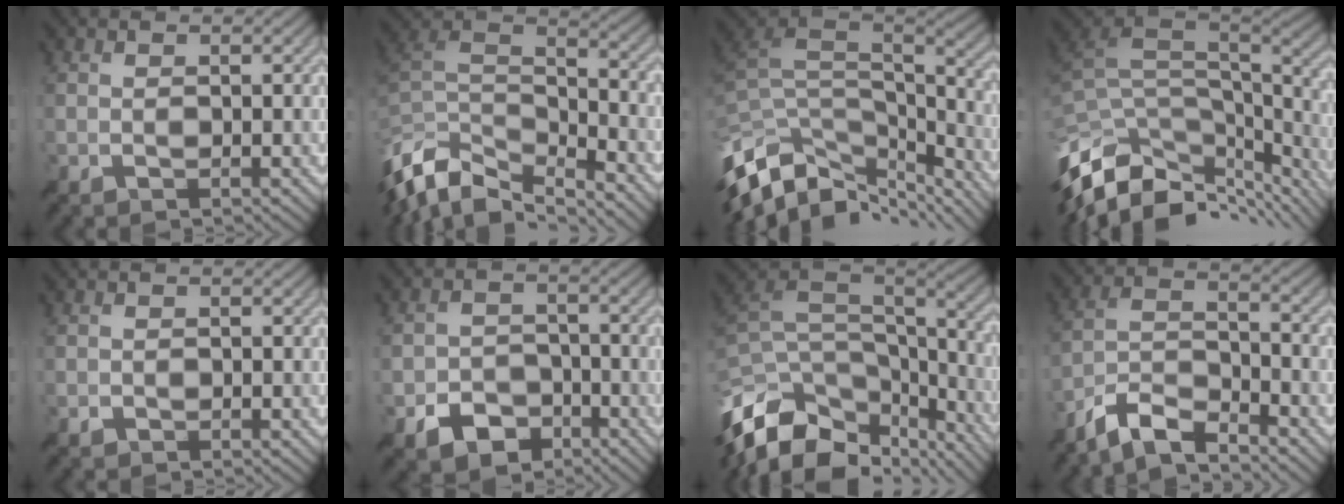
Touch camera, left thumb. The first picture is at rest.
{"total": 12.6, "force": [-8.2, 5.6, 7.7], "torque": [-0.203, -0.012, -0.145]}
{"total": 13.0, "force": [-5.9, 7.6, 8.7], "torque": [-0.233, -0.019, -0.096]}
{"total": 13.8, "force": [-5.1, 8.0, 9.9], "torque": [-0.249, -0.017, -0.080]}
{"total": 0.7, "force": [-0.3, 0.6, 0.0], "torque": [0.003, -0.005, -0.006]}
{"total": 5.6, "force": [-3.4, 3.9, 2.2], "torque": [-0.038, -0.008, -0.062]}
{"total": 15.8, "force": [-8.7, 8.3, 10.2], "torque": [-0.262, -0.022, -0.136]}
{"total": 7.2, "force": [-6.1, 1.7, 3.4], "torque": [-0.070, -0.003, -0.132]}